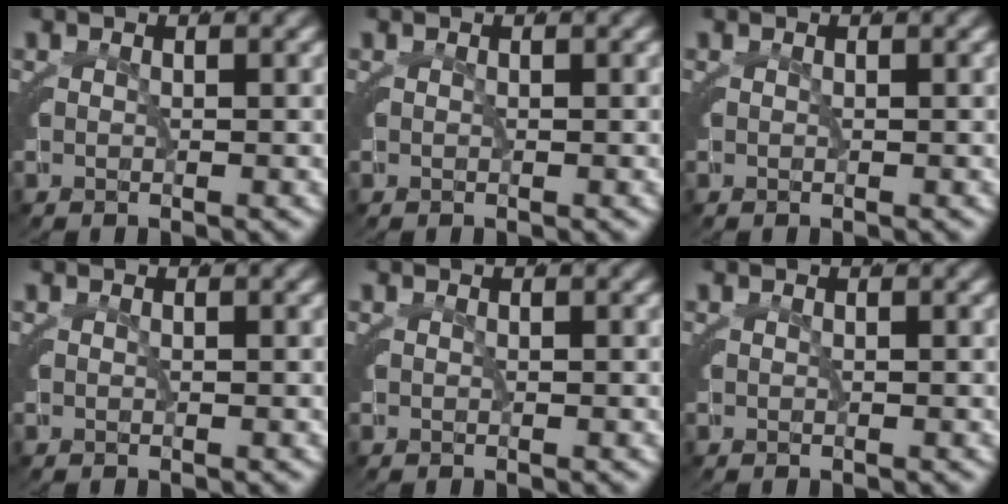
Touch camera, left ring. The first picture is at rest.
{"total": 0.0}
{"total": 0.0}
{"total": 0.0}
{"total": 0.0}
{"total": 0.0}